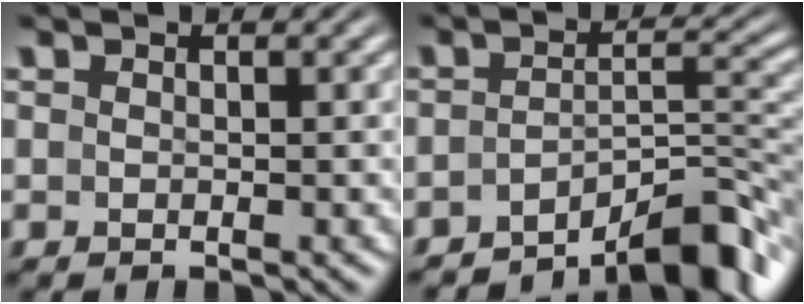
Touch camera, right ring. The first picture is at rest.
{"total": 9.6, "force": [-6.7, 3.5, 5.9], "torque": [-0.063, -0.025, -0.089]}